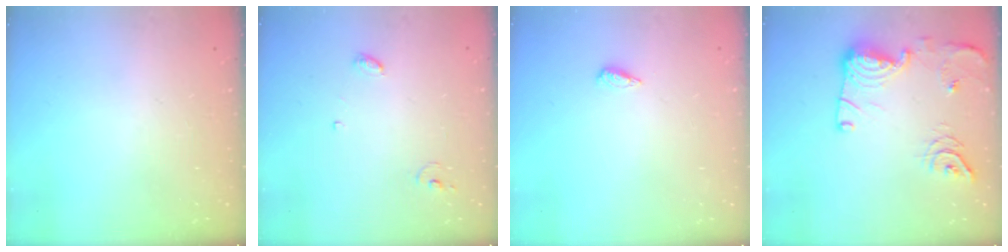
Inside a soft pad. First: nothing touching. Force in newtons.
{"total": 4.9, "press": 4.8, "slide": 0.2}
{"total": 2.2, "press": 2.2, "slide": 0.4}
{"total": 19.3, "press": 18.6, "slide": 5.2}